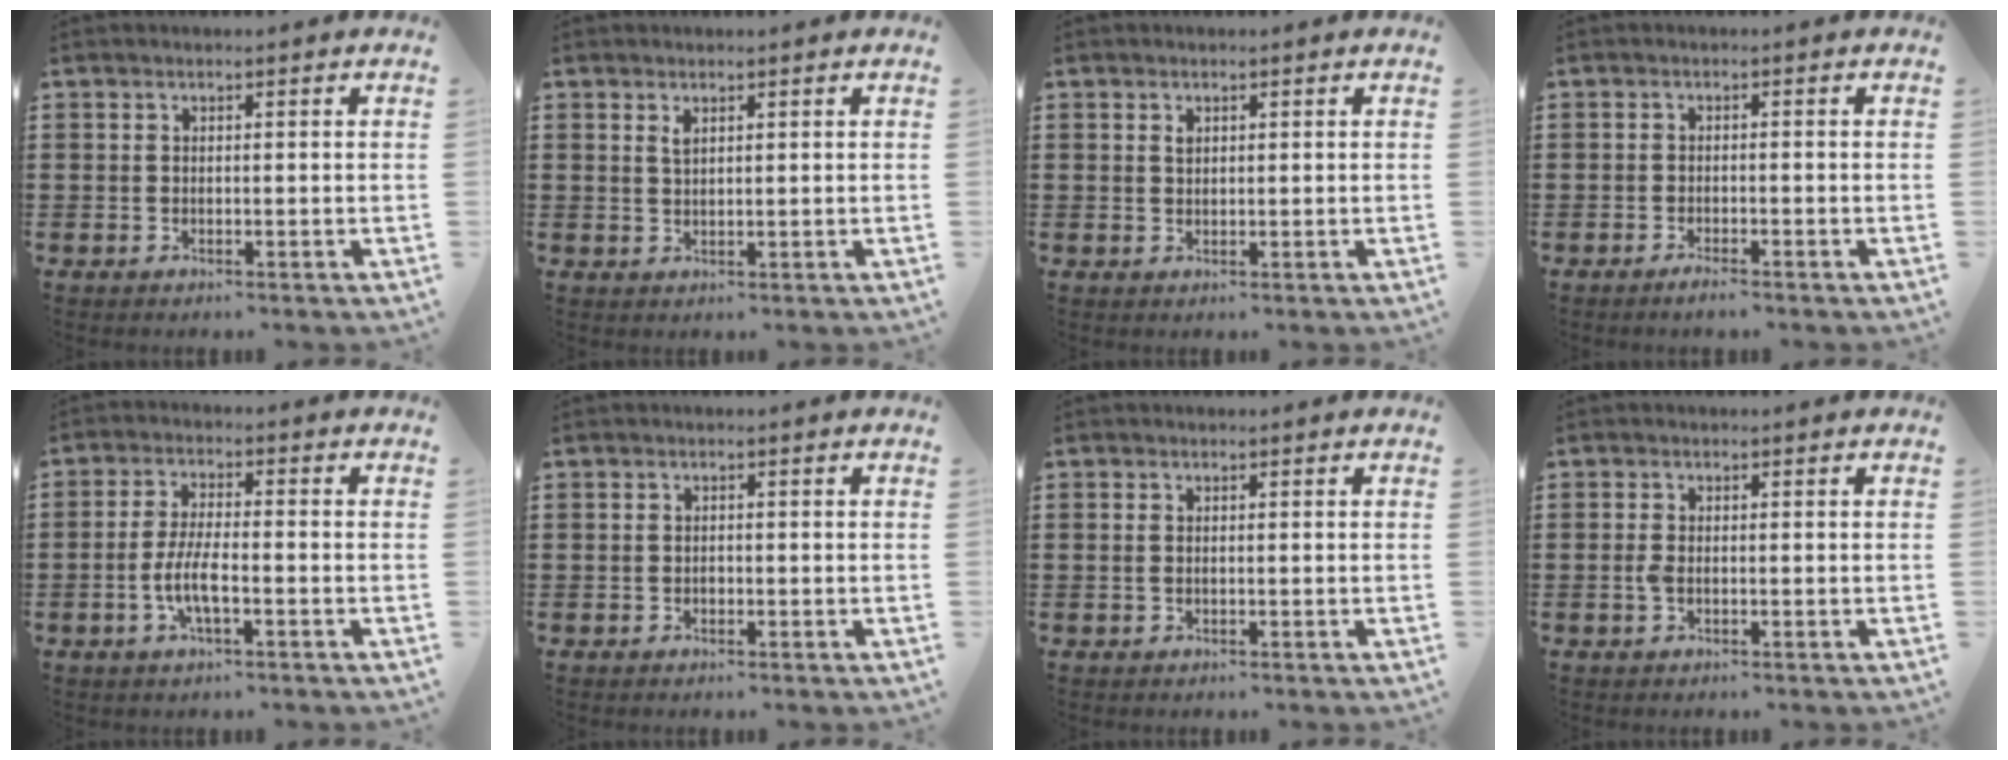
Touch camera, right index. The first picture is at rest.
{"total": 1.4, "force": [0.9, 0.6, 1.0], "torque": [-0.022, 0.002, 0.015]}
{"total": 1.0, "force": [0.5, 0.6, 0.6], "torque": [-0.014, 0.002, 0.009]}
{"total": 1.4, "force": [-1.2, 0.0, 0.6], "torque": [-0.013, -0.005, -0.023]}
{"total": 5.5, "force": [-1.9, 1.4, 5.0], "torque": [-0.119, -0.010, -0.043]}
{"total": 0.7, "force": [-0.2, 0.4, 0.5], "torque": [-0.011, 0.000, -0.004]}
{"total": 0.8, "force": [0.0, 0.4, 0.7], "torque": [-0.023, 0.000, -0.004]}
{"total": 1.4, "force": [-0.4, 0.6, 1.3], "torque": [-0.031, -0.004, -0.010]}